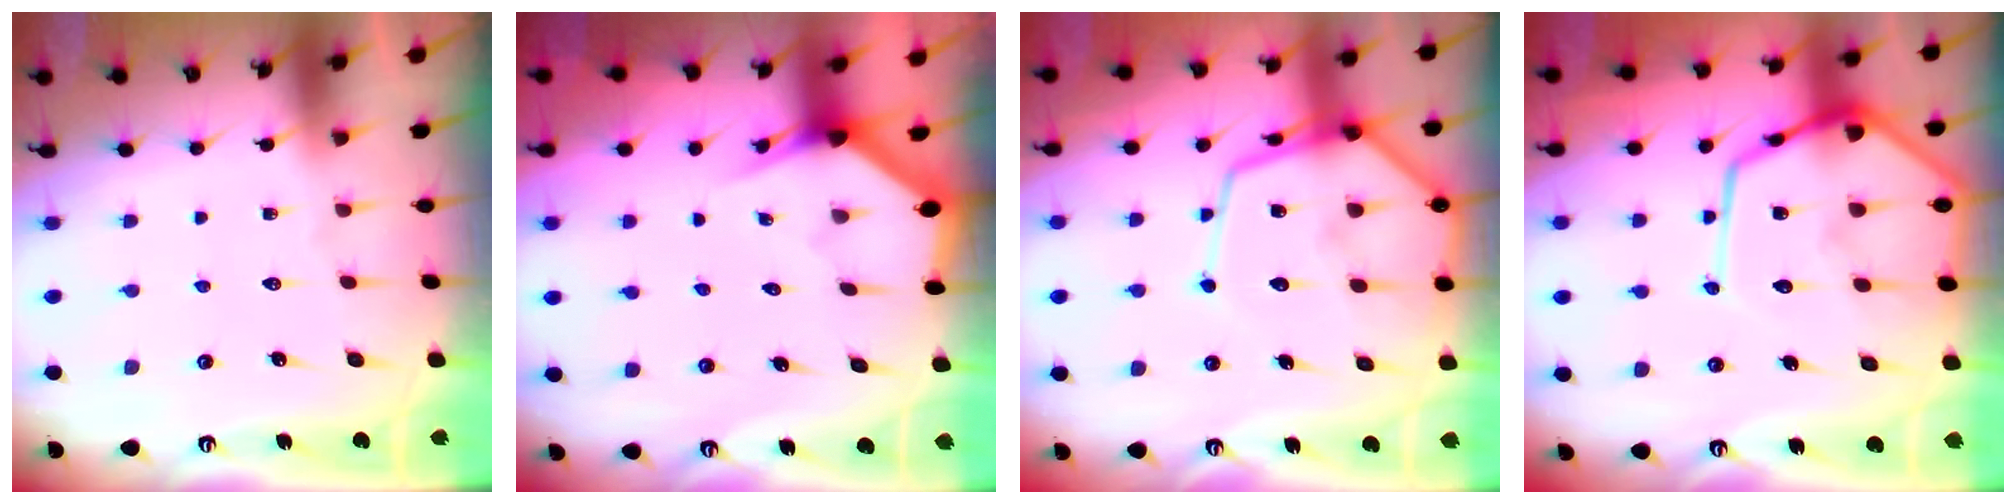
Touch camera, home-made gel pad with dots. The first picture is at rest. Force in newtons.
{"total": 2.9, "press": 2.9, "slide": 0.1}
{"total": 15.8, "press": 15.7, "slide": 1.5}
{"total": 17.2, "press": 17.1, "slide": 1.5}